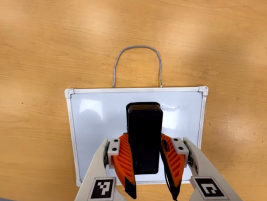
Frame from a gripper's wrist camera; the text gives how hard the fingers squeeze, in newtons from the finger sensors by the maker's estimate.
{"total": 8.4, "left": 7.1, "right": 9.7}